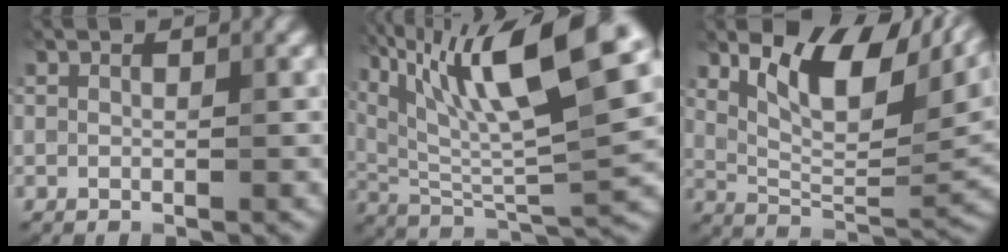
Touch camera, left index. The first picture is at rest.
{"total": 14.2, "force": [6.9, 3.4, 11.9], "torque": [-0.215, 0.018, 0.124]}
{"total": 11.2, "force": [5.2, 4.7, 8.8], "torque": [-0.143, 0.003, 0.094]}